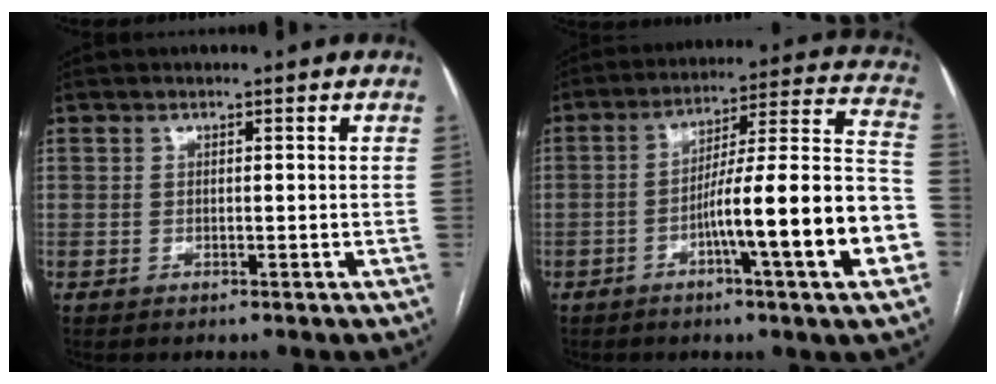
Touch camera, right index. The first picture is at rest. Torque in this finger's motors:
{"motor_torque": [1.27, -0.75, 0.54, 0.11]}